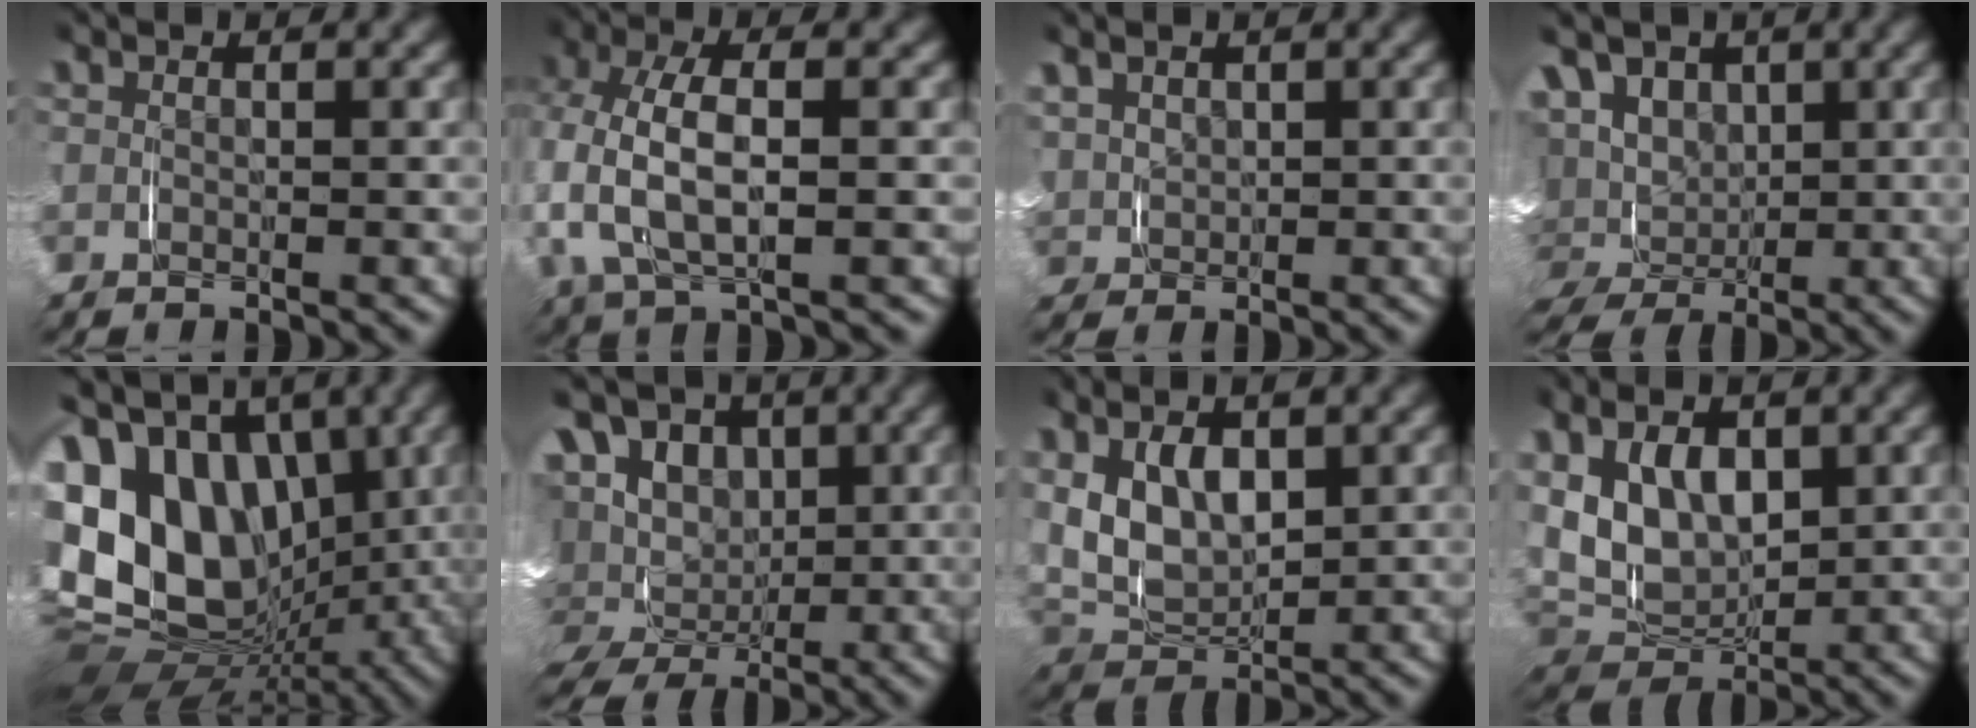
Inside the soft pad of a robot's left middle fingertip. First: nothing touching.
{"total": 6.8, "force": [0.0, 4.2, 5.3], "torque": [-0.157, -0.015, 0.009]}
{"total": 2.5, "force": [1.2, 2.1, 0.9], "torque": [-0.034, -0.001, 0.029]}
{"total": 13.7, "force": [-1.0, 12.8, 4.9], "torque": [-0.156, -0.051, -0.009]}
{"total": 24.1, "force": [1.0, 18.7, 15.2], "torque": [-0.319, -0.044, 0.027]}
{"total": 15.4, "force": [-1.1, 13.8, 6.9], "torque": [-0.163, -0.048, -0.014]}
{"total": 8.2, "force": [1.5, 5.9, 5.5], "torque": [-0.120, -0.006, 0.031]}
{"total": 10.1, "force": [1.3, 7.6, 6.5], "torque": [-0.143, -0.015, 0.027]}